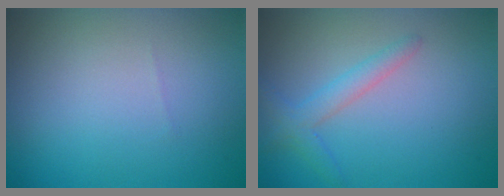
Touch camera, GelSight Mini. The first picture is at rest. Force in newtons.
{"total": 2.2, "press": 2.2, "slide": 0.1}